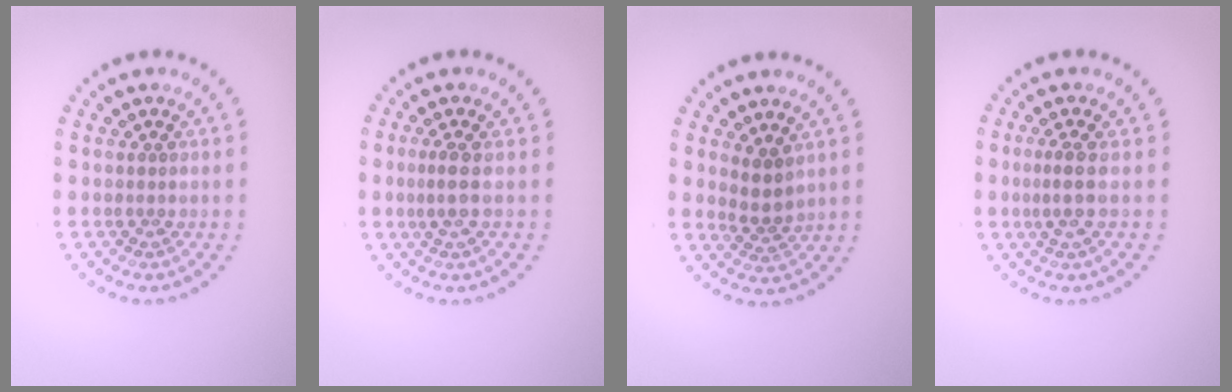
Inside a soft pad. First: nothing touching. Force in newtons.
{"total": 1.7, "press": 1.2, "slide": 1.1}
{"total": 2.2, "press": 1.7, "slide": 1.4}
{"total": 2.0, "press": 1.4, "slide": 1.4}